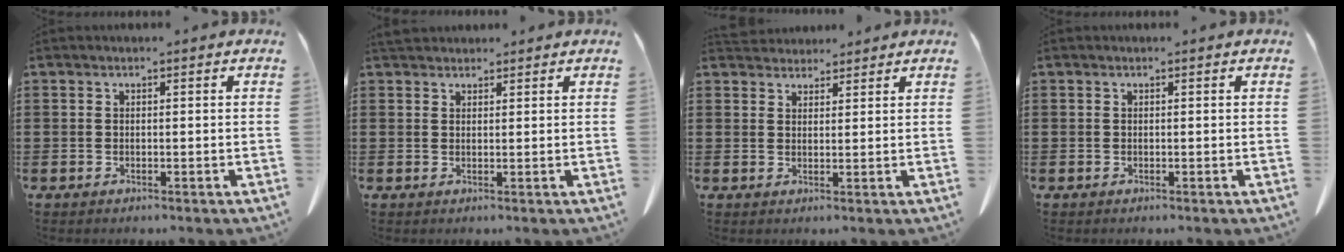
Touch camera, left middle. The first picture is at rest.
{"total": 2.2, "force": [2.0, 0.8, 0.5], "torque": [-0.016, 0.003, 0.039]}
{"total": 3.1, "force": [2.9, 0.8, 0.1], "torque": [-0.009, -0.005, 0.057]}
{"total": 0.0}